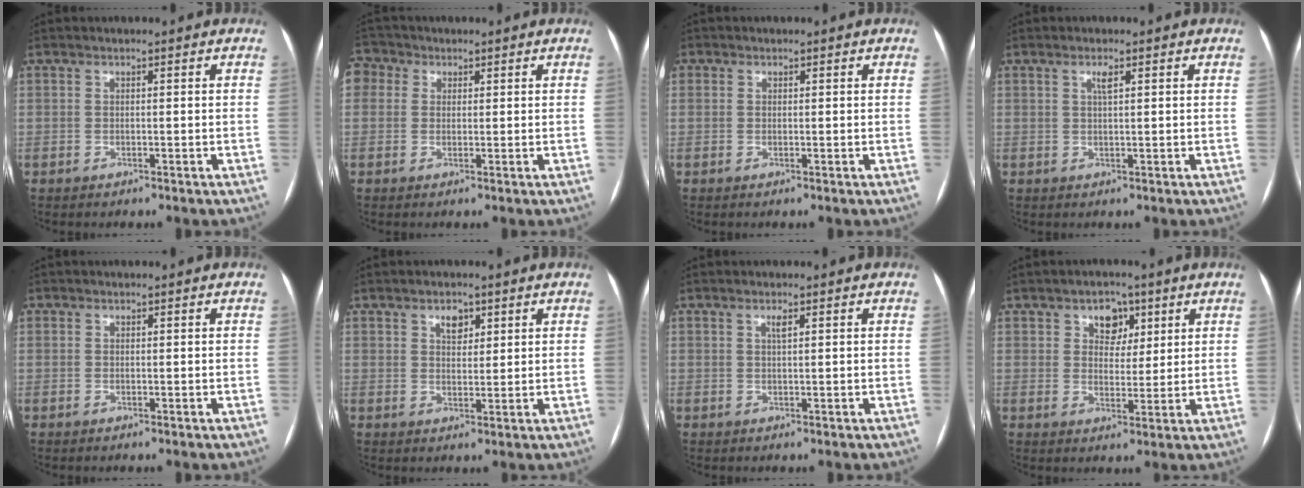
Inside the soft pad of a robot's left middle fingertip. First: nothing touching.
{"total": 4.5, "force": [1.6, 3.8, 1.6], "torque": [-0.042, 0.023, 0.029]}
{"total": 0.8, "force": [0.2, 0.8, 0.1], "torque": [0.004, 0.001, 0.000]}
{"total": 1.5, "force": [0.7, 0.2, 1.3], "torque": [-0.027, 0.001, 0.014]}
{"total": 0.0}
{"total": 2.9, "force": [1.7, 1.8, 1.6], "torque": [-0.025, 0.003, 0.028]}
{"total": 1.0, "force": [0.5, 0.1, 0.9], "torque": [-0.020, 0.001, 0.010]}
{"total": 4.9, "force": [2.5, 3.4, 2.3], "torque": [-0.029, 0.009, 0.041]}